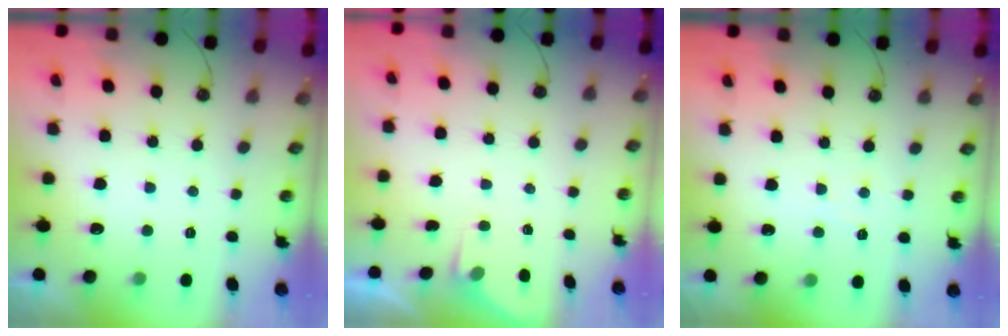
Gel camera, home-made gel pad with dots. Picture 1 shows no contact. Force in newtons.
{"total": 1.8, "press": 1.7, "slide": 0.4}
{"total": 3.6, "press": 3.5, "slide": 0.6}